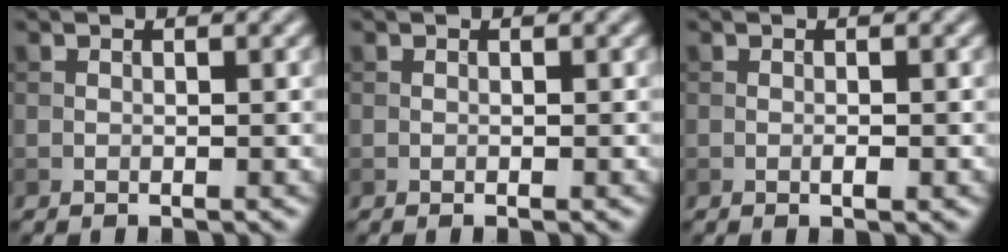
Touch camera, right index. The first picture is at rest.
{"total": 0.0}
{"total": 0.8, "force": [-0.3, 0.2, 0.7], "torque": [-0.014, 0.000, -0.004]}